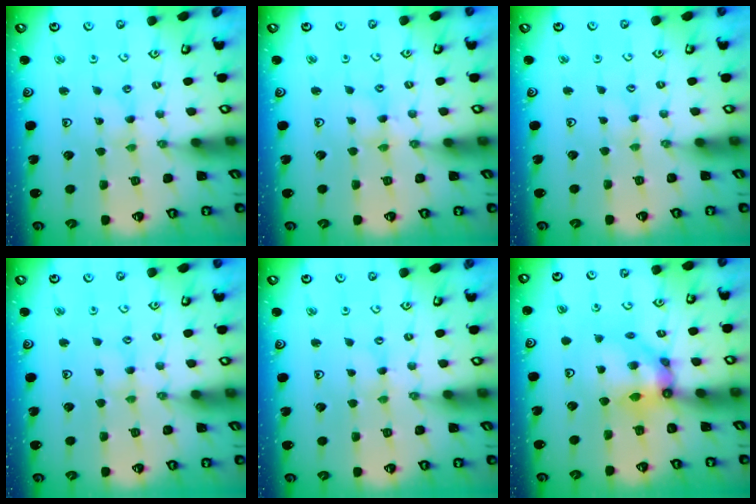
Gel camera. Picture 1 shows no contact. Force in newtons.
{"total": 2.4, "press": 2.3, "slide": 0.4}
{"total": 0.0}
{"total": 2.5, "press": 2.5, "slide": 0.4}
{"total": 0.0}
{"total": 9.7, "press": 9.7, "slide": 1.0}